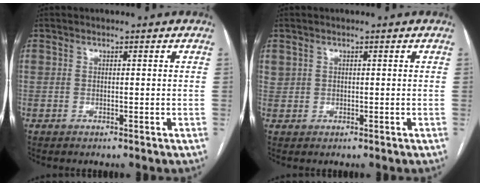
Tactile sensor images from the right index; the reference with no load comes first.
{"total": 1.2, "force": [0.6, 1.0, 0.1], "torque": [0.008, 0.007, 0.009]}